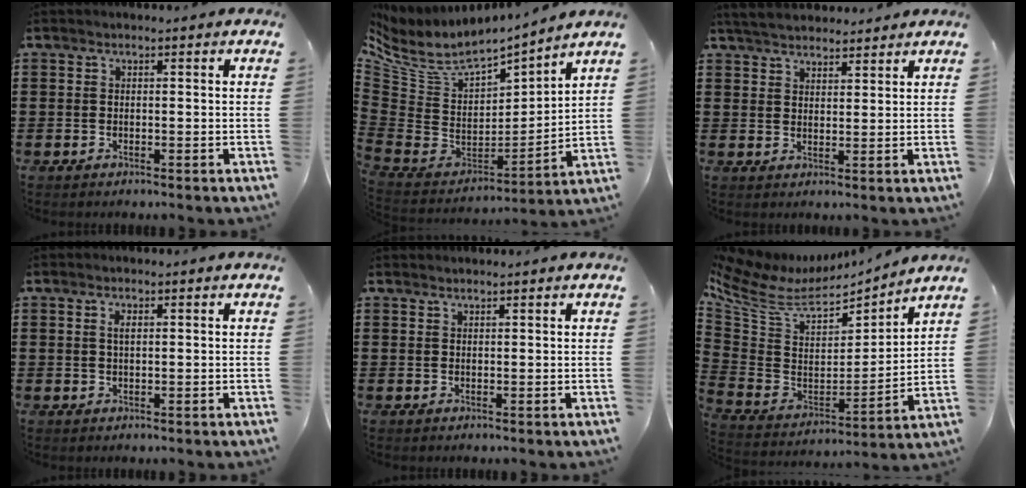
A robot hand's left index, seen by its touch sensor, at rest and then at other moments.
{"total": 5.8, "force": [3.7, 2.7, 3.6], "torque": [-0.090, -0.035, 0.061]}
{"total": 4.1, "force": [3.9, 0.9, 0.7], "torque": [-0.027, -0.006, 0.074]}
{"total": 1.3, "force": [0.4, 0.5, 1.1], "torque": [-0.024, 0.004, 0.006]}
{"total": 1.0, "force": [1.0, 0.1, 0.1], "torque": [-0.003, -0.001, 0.021]}
{"total": 8.7, "force": [5.9, 4.4, 4.6], "torque": [-0.127, -0.037, 0.103]}